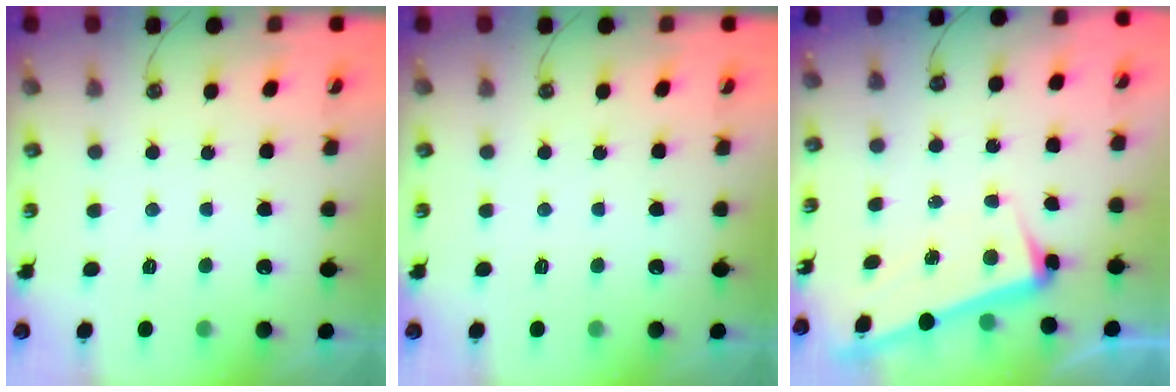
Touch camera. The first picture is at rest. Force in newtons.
{"total": 0.0}
{"total": 3.1, "press": 3.0, "slide": 1.0}